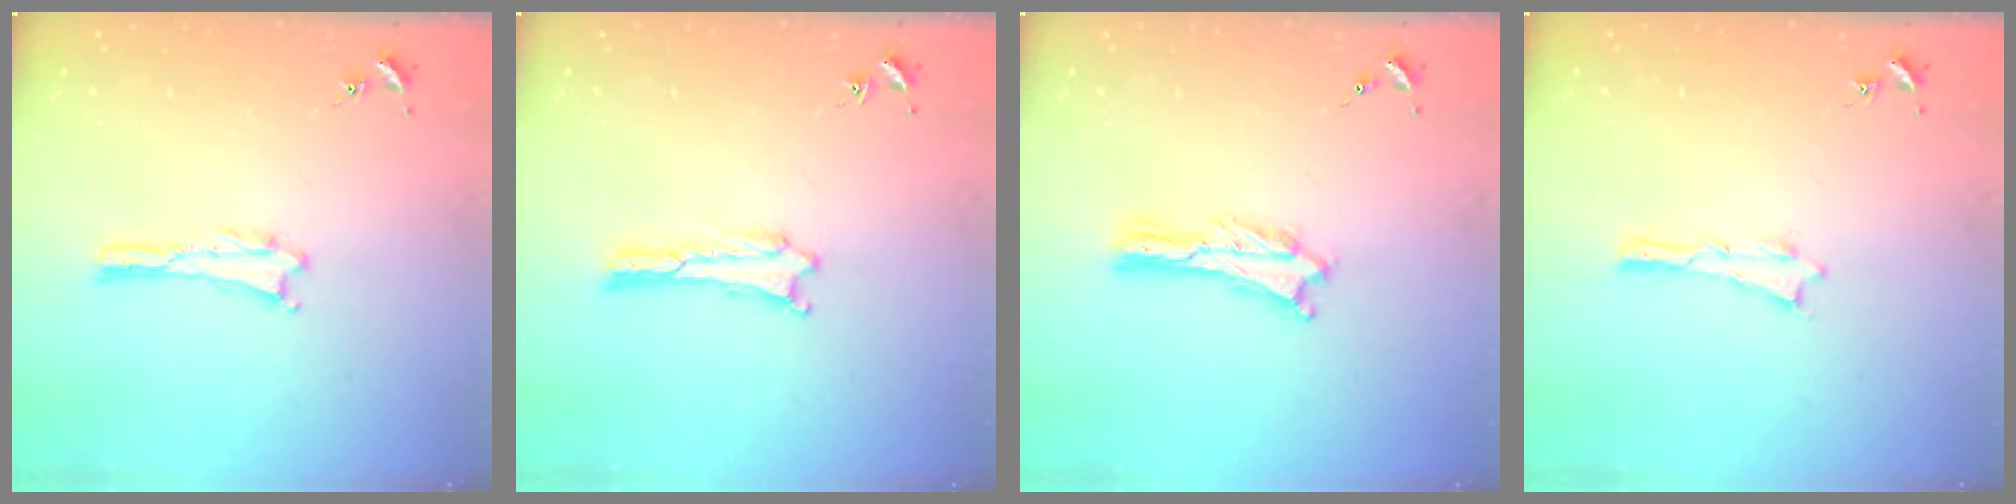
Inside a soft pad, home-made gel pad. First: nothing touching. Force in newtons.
{"total": 0.0}
{"total": 0.8, "press": 0.7, "slide": 0.2}
{"total": 0.0}